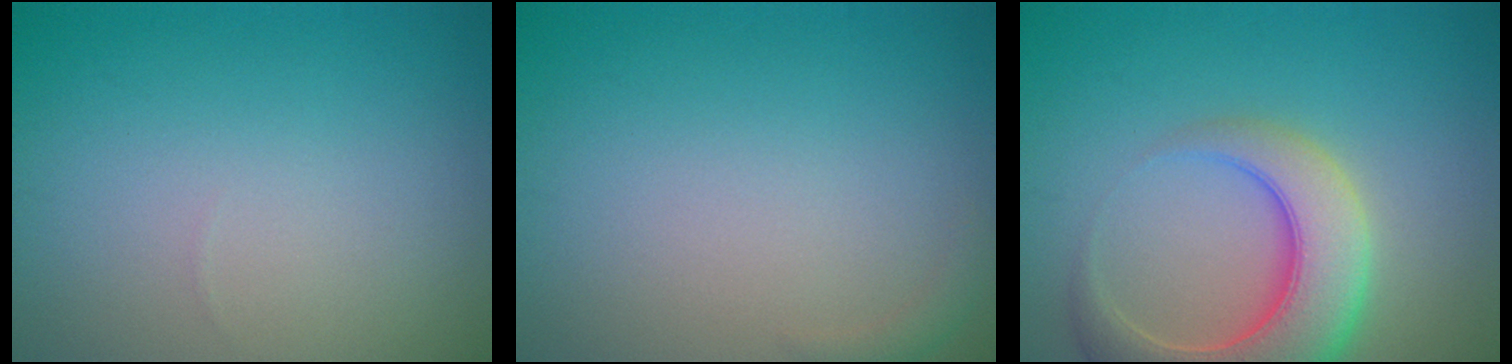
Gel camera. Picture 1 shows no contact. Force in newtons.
{"total": 0.9, "press": 0.9, "slide": 0.1}
{"total": 7.7, "press": 7.7, "slide": 0.7}